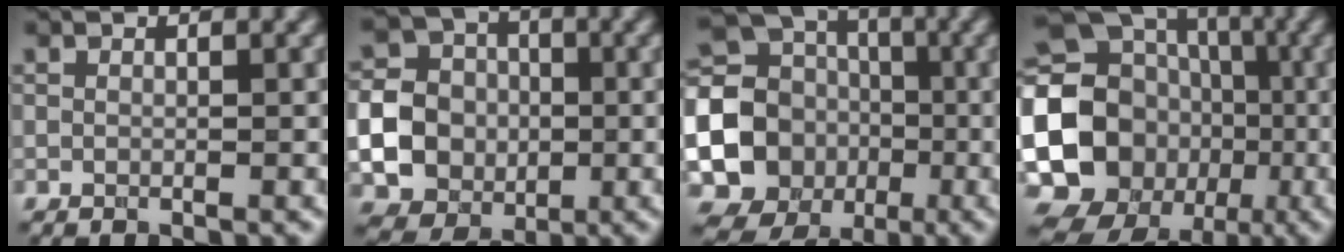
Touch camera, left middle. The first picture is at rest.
{"total": 13.3, "force": [-2.0, 12.4, 4.6], "torque": [-0.130, -0.013, -0.056]}
{"total": 16.8, "force": [-3.2, 15.5, 5.7], "torque": [-0.126, -0.019, -0.087]}
{"total": 19.0, "force": [-2.9, 17.1, 7.8], "torque": [-0.168, 0.003, -0.092]}